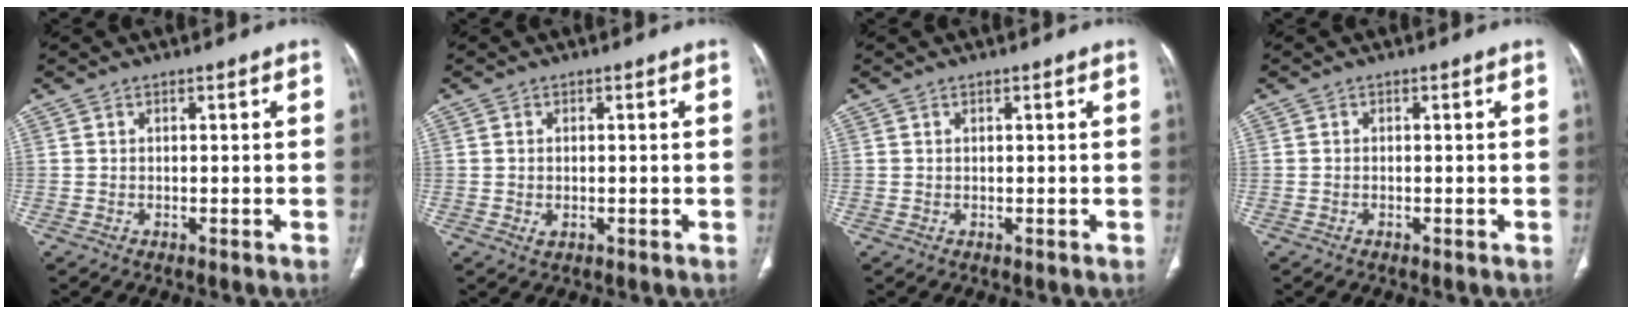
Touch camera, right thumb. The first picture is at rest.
{"total": 1.5, "force": [-0.3, 0.9, 1.1], "torque": [-0.028, 0.002, -0.004]}
{"total": 0.0}
{"total": 0.0}